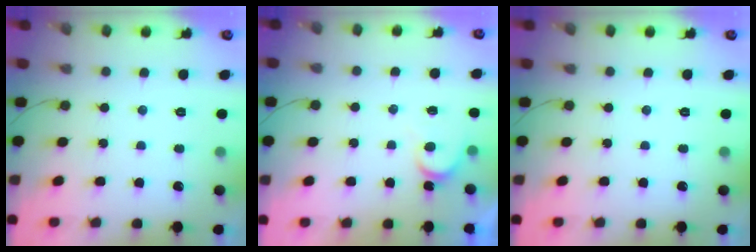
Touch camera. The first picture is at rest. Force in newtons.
{"total": 5.7, "press": 5.7, "slide": 0.4}
{"total": 0.0}